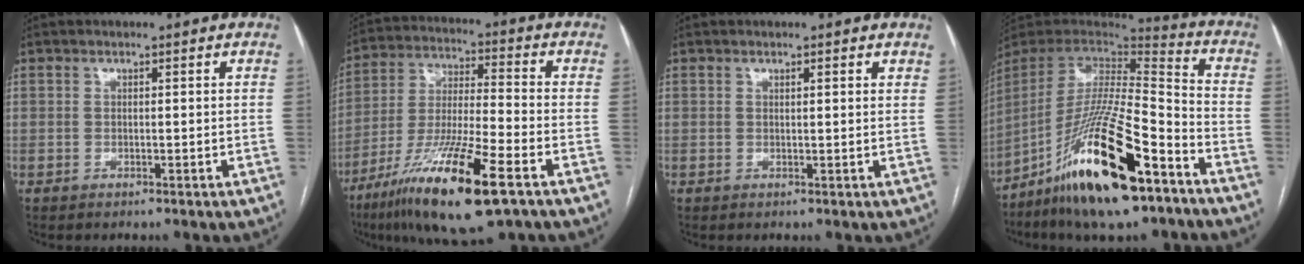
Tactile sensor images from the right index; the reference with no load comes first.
{"total": 18.6, "force": [-10.2, 1.7, 15.5], "torque": [-0.301, -0.042, -0.181]}
{"total": 1.4, "force": [1.1, 0.2, 0.8], "torque": [-0.012, 0.004, 0.012]}
{"total": 24.8, "force": [-14.4, 4.4, 19.7], "torque": [-0.381, -0.035, -0.259]}